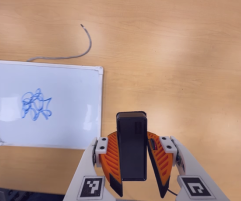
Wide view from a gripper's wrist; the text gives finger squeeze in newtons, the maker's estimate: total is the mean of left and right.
{"total": 7.1, "left": 6.4, "right": 7.8}